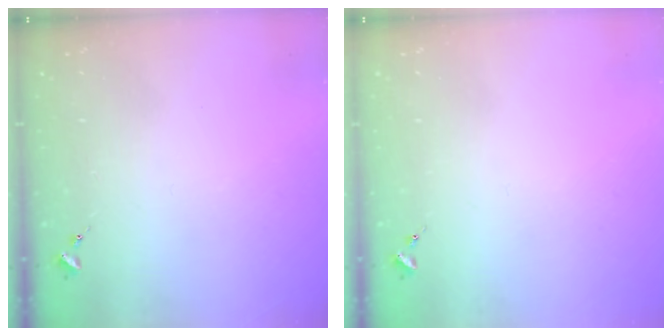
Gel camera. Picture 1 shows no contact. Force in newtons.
{"total": 0.0}